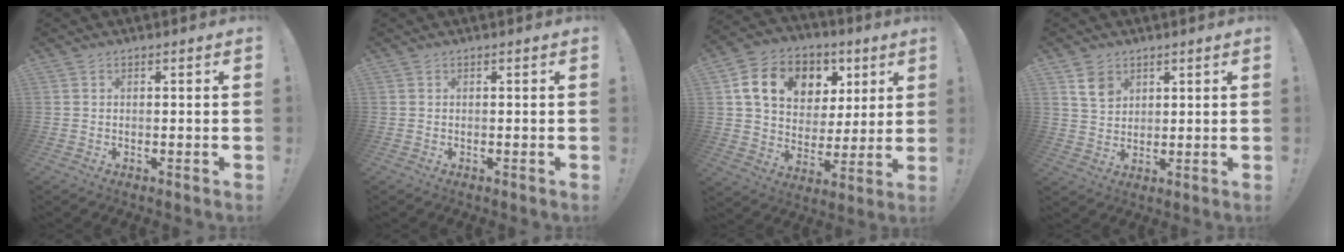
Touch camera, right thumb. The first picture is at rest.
{"total": 0.0}
{"total": 16.3, "force": [7.3, 11.8, 8.6], "torque": [-0.135, -0.024, 0.142]}
{"total": 6.8, "force": [3.9, 4.9, 2.5], "torque": [-0.024, -0.021, 0.073]}